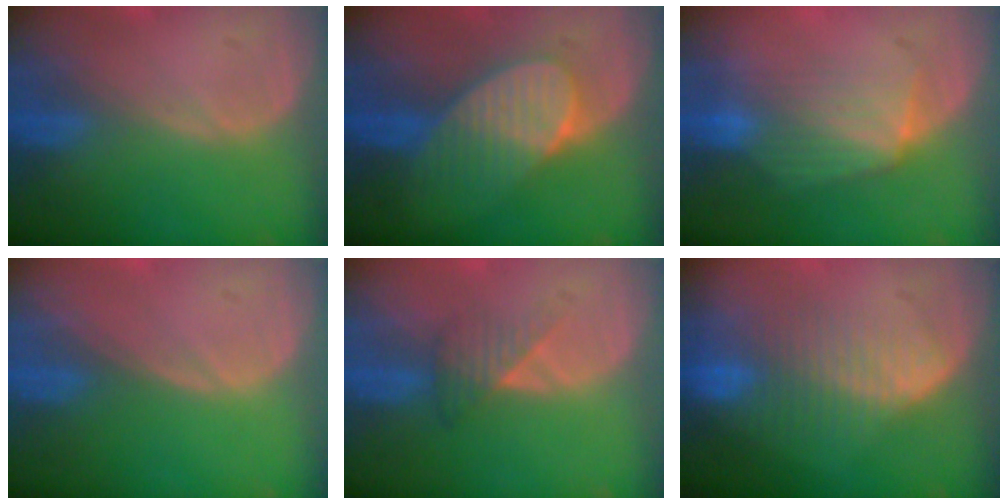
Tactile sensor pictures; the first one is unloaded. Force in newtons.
{"total": 6.9, "press": 6.9, "slide": 0.4}
{"total": 7.0, "press": 6.6, "slide": 2.3}
{"total": 0.0}
{"total": 3.3, "press": 3.1, "slide": 1.1}
{"total": 8.6, "press": 7.3, "slide": 4.4}